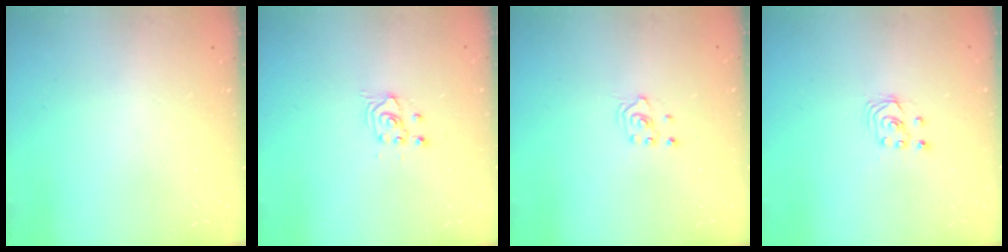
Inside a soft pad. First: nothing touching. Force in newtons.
{"total": 2.7, "press": 2.7, "slide": 0.3}
{"total": 2.0, "press": 2.0, "slide": 0.3}
{"total": 2.1, "press": 2.1, "slide": 0.3}